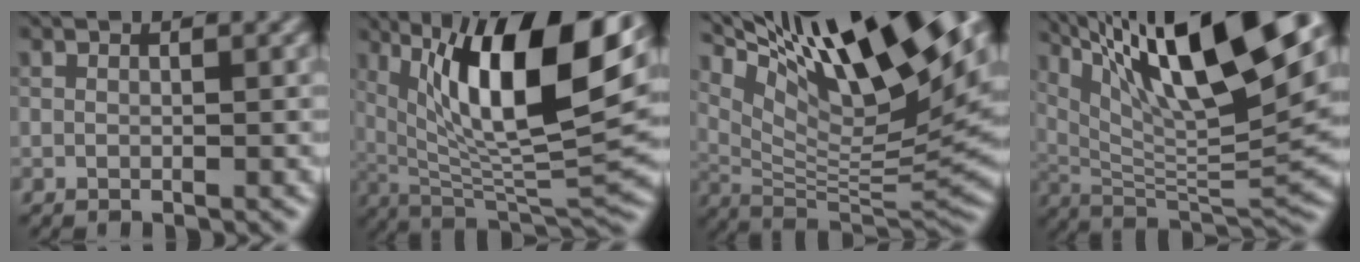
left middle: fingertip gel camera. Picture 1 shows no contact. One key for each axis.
{"total": 14.4, "fx": 5.5, "fy": 4.3, "fz": 12.6, "tx": -0.197, "ty": -0.004, "tz": 0.096}
{"total": 15.6, "fx": 8.2, "fy": 4.0, "fz": 12.7, "tx": -0.231, "ty": 0.021, "tz": 0.158}
{"total": 15.9, "fx": 7.9, "fy": 4.1, "fz": 13.2, "tx": -0.226, "ty": 0.007, "tz": 0.142}